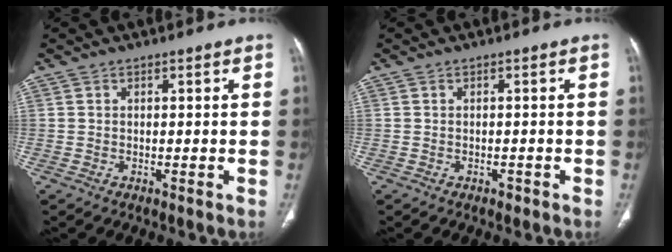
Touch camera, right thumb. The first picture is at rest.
{"total": 1.0, "force": [-0.6, 0.5, 0.5], "torque": [-0.010, 0.002, -0.006]}